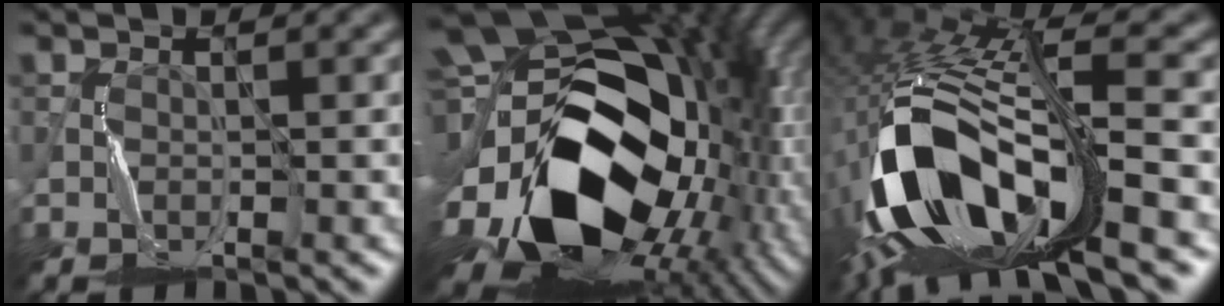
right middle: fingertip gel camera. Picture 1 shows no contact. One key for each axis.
{"total": 20.6, "fx": -2.3, "fy": 14.1, "fz": 14.9, "tx": -0.275, "ty": -0.031, "tz": -0.021}
{"total": 15.3, "fx": -6.4, "fy": 5.7, "fz": 12.6, "tx": -0.260, "ty": 0.002, "tz": -0.102}